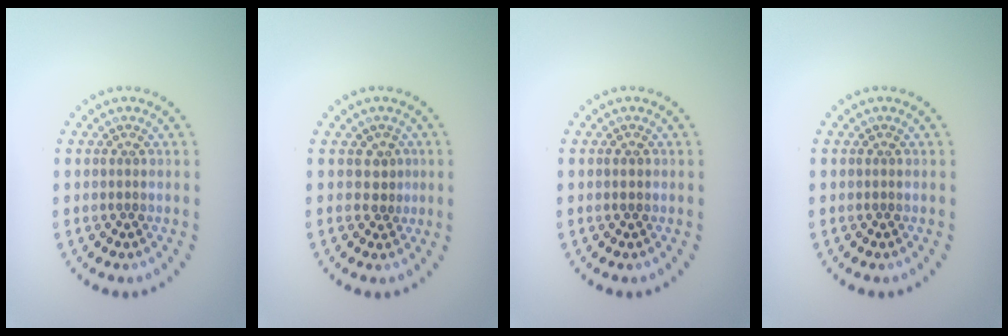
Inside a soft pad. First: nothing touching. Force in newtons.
{"total": 1.4, "press": 1.1, "slide": 1.0}
{"total": 0.8, "press": 0.8, "slide": 0.1}
{"total": 0.0}